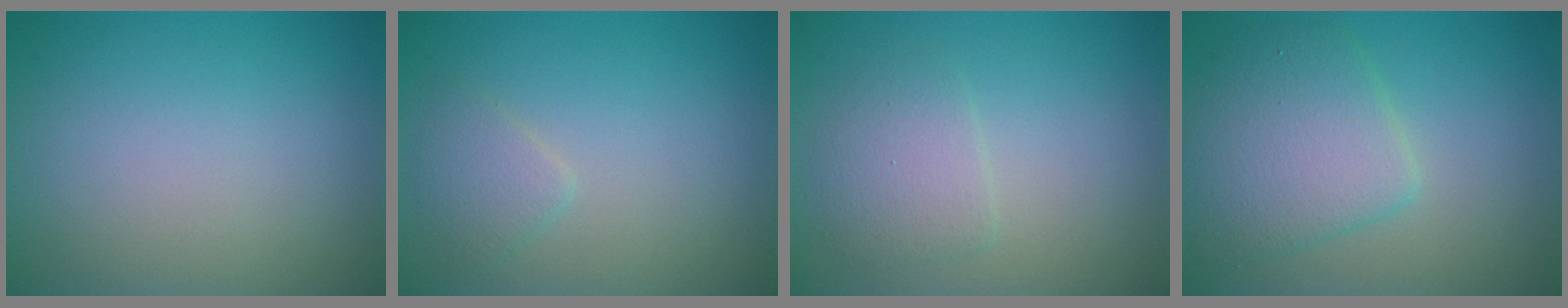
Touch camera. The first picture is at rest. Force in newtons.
{"total": 1.6, "press": 1.6, "slide": 0.1}
{"total": 2.4, "press": 2.4, "slide": 0.1}
{"total": 5.3, "press": 5.3, "slide": 0.2}